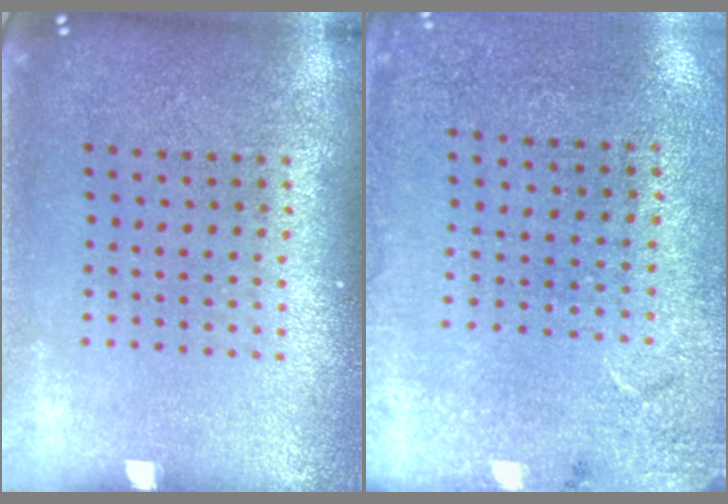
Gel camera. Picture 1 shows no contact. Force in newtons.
{"total": 2.6, "press": 2.1, "slide": 1.6}